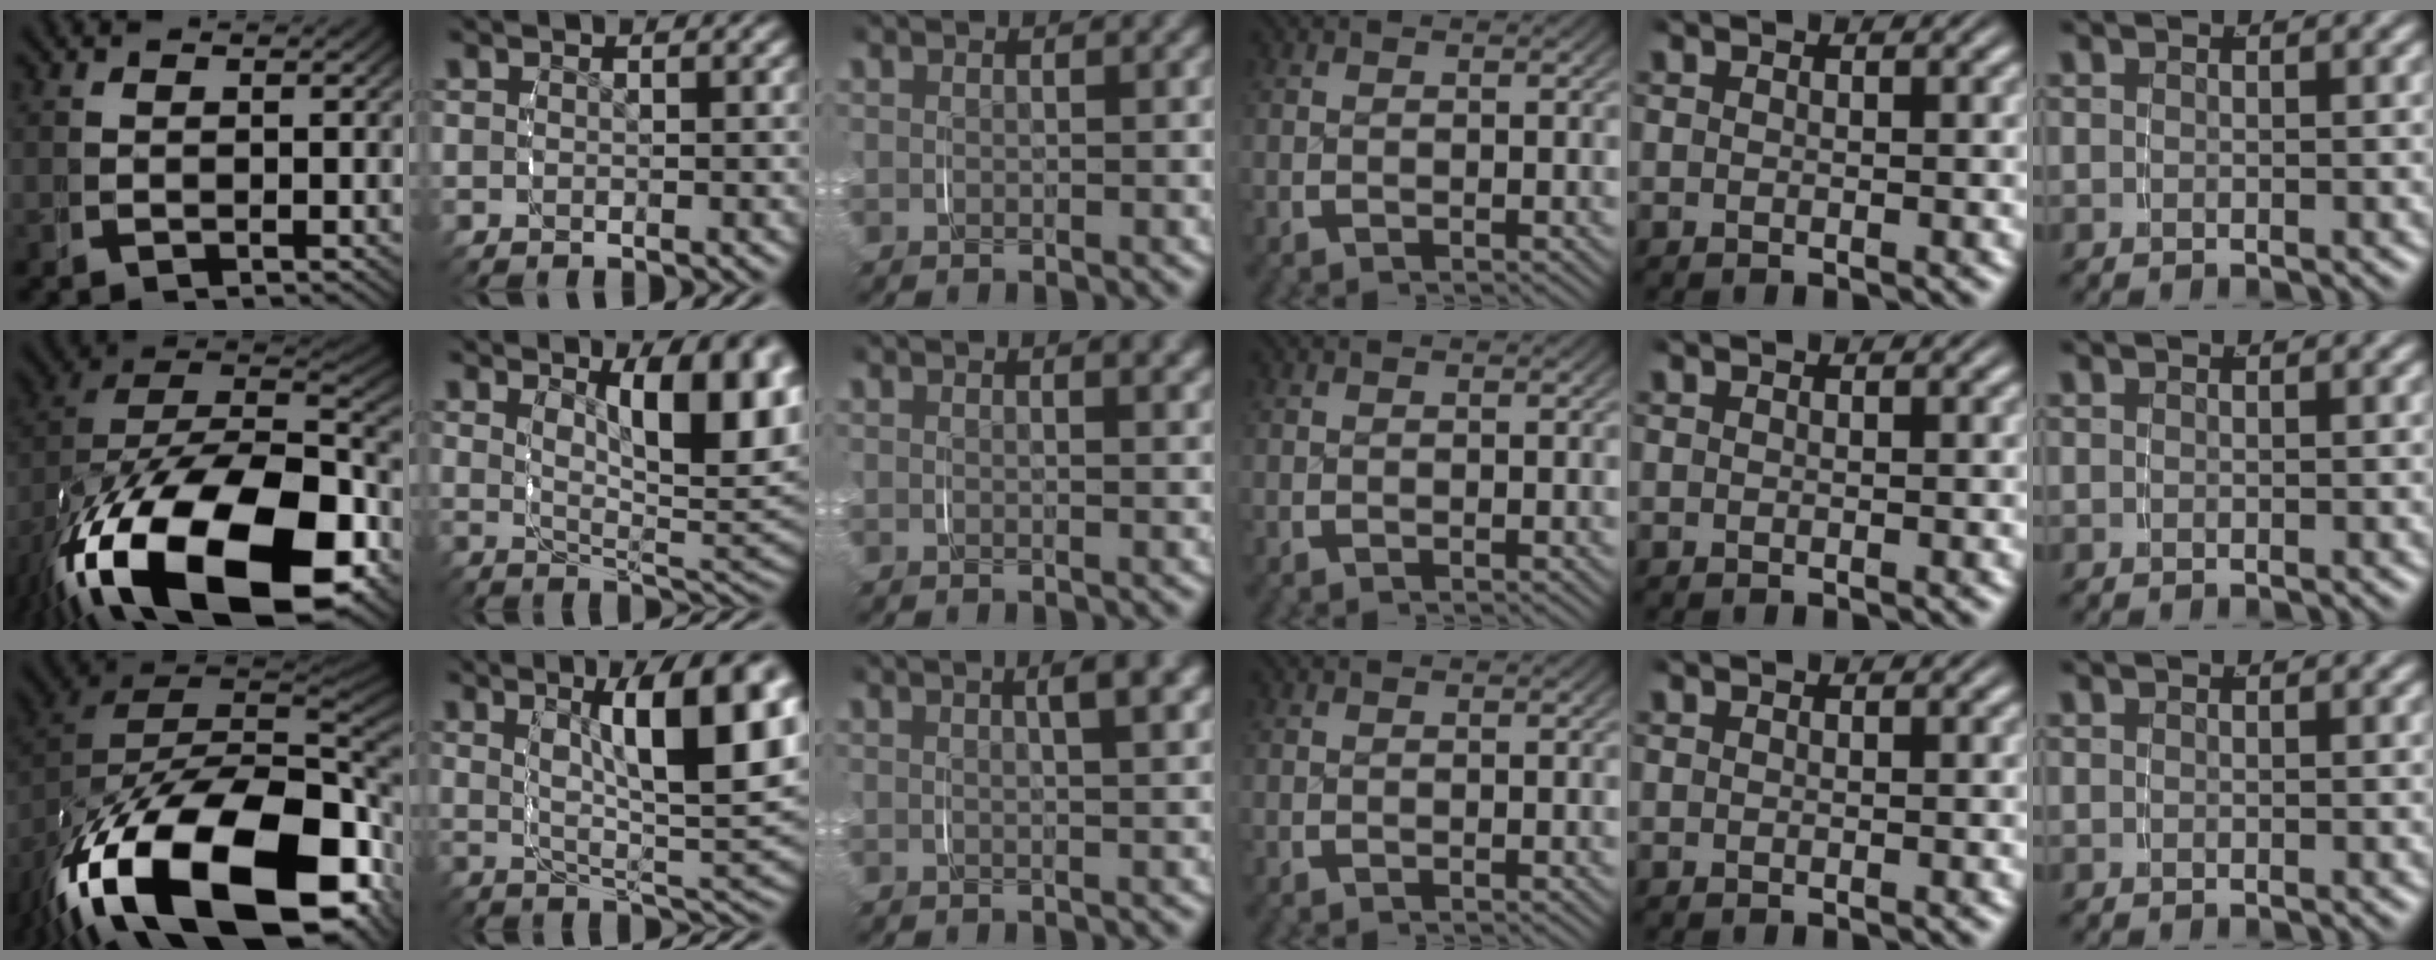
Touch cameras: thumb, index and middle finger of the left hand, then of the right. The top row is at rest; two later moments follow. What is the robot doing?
{"motion": "grasp_and_lifting", "object": "plastic wrap"}